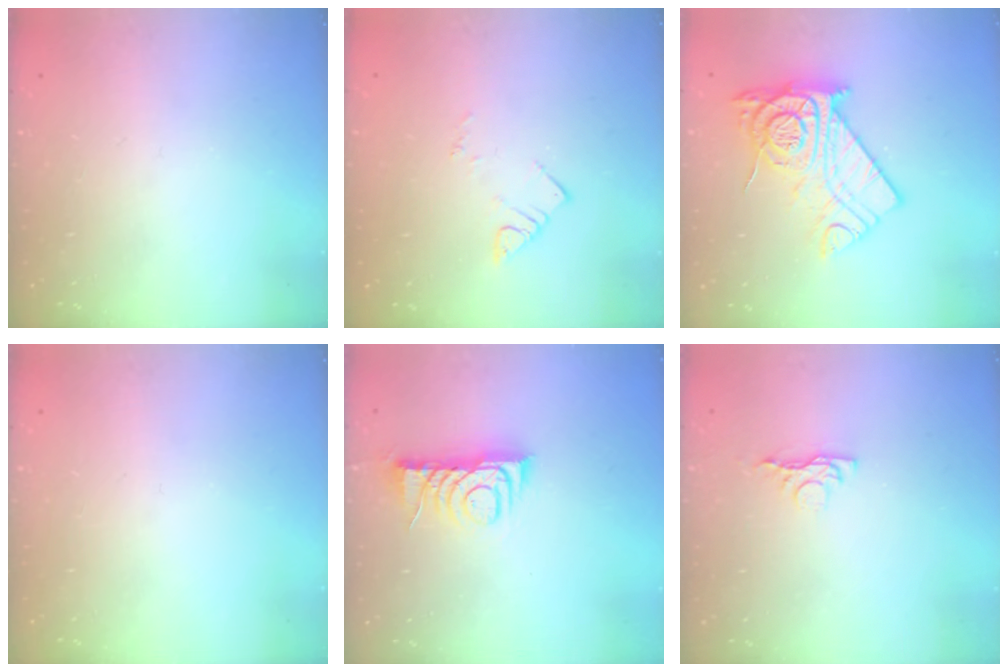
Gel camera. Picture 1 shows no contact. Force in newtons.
{"total": 4.5, "press": 4.5, "slide": 0.4}
{"total": 16.3, "press": 16.3, "slide": 1.3}
{"total": 0.0}
{"total": 8.0, "press": 7.9, "slide": 0.4}
{"total": 3.7, "press": 3.7, "slide": 0.7}